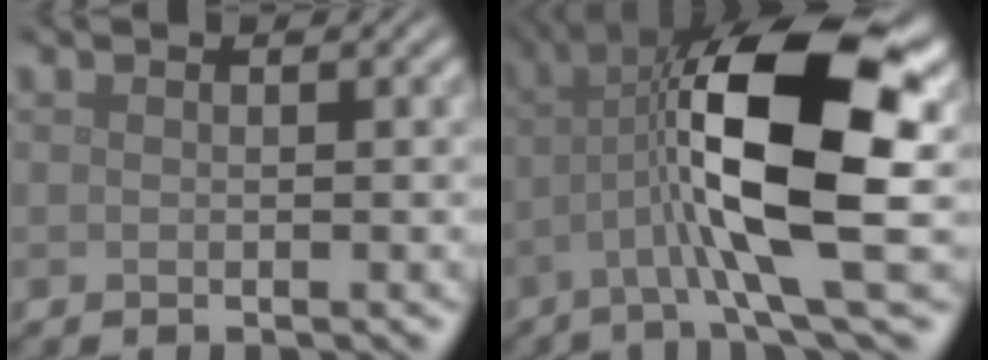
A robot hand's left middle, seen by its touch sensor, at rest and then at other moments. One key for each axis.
{"total": 12.3, "fx": -0.5, "fy": 3.3, "fz": 11.9, "tx": -0.214, "ty": 0.012, "tz": -0.012}